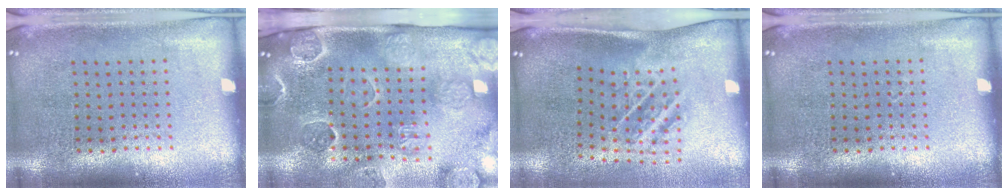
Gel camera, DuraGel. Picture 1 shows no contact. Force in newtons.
{"total": 3.2, "press": 3.1, "slide": 0.7}
{"total": 1.9, "press": 1.1, "slide": 1.6}
{"total": 0.0}